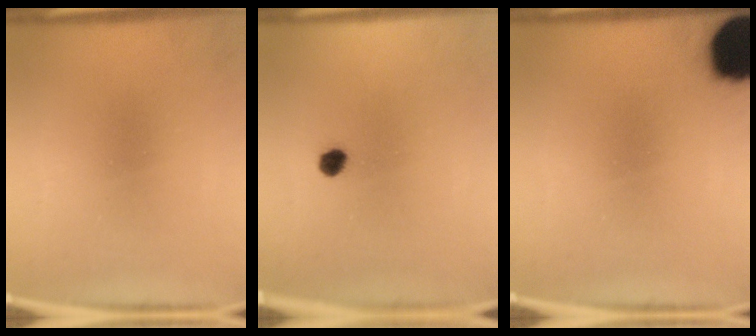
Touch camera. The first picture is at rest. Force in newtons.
{"total": 2.2}
{"total": 17.5}